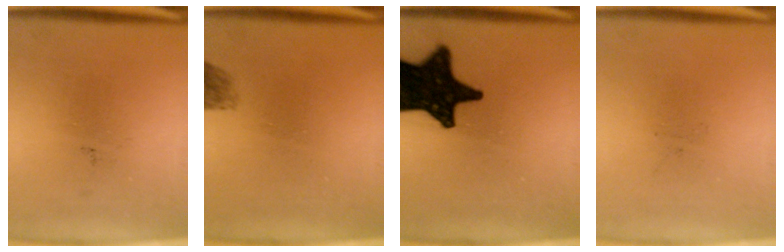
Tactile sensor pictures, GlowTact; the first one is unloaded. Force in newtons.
{"total": 1.7}
{"total": 18.9}
{"total": 0.0}